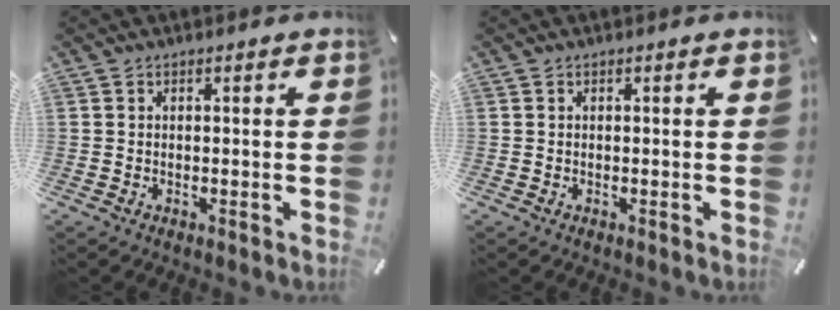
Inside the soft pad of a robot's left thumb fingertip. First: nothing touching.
{"total": 0.0}